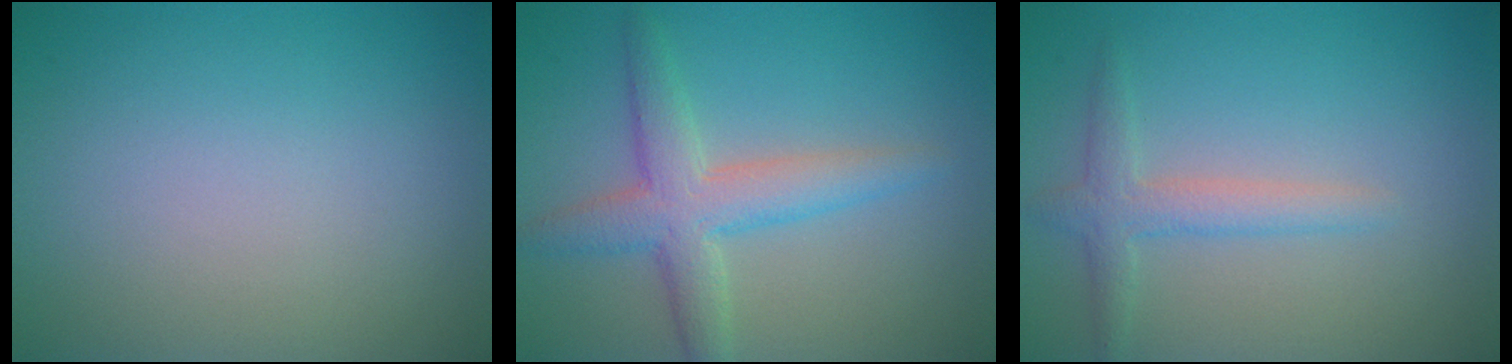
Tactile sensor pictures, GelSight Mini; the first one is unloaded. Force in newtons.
{"total": 4.5, "press": 4.5, "slide": 0.2}
{"total": 2.4, "press": 2.4, "slide": 0.1}